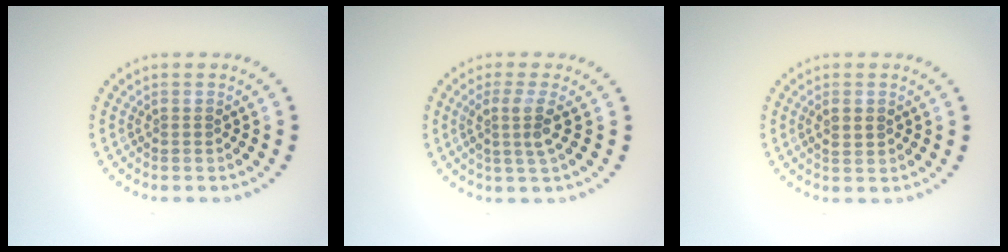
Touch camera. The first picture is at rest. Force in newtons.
{"total": 2.5, "press": 1.9, "slide": 1.6}
{"total": 1.1, "press": 1.1, "slide": 0.1}